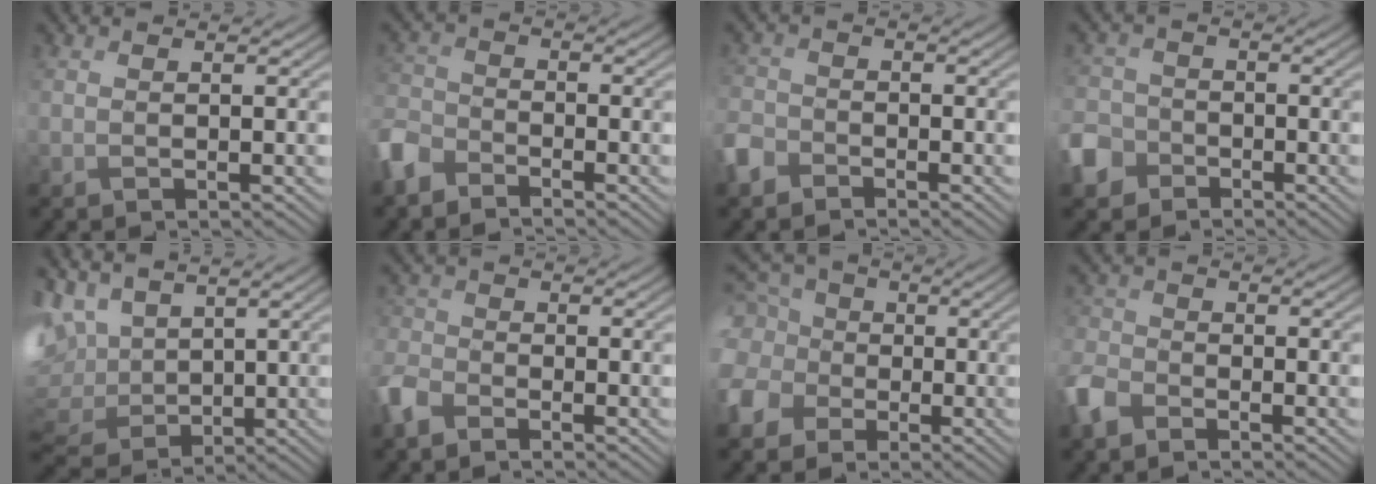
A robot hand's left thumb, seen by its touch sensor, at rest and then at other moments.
{"total": 5.3, "force": [-4.1, 2.7, 2.0], "torque": [-0.053, -0.003, -0.102]}
{"total": 3.7, "force": [-2.7, 2.3, 1.2], "torque": [-0.036, -0.004, -0.069]}
{"total": 5.9, "force": [-3.5, 4.4, 1.9], "torque": [-0.056, -0.004, -0.087]}
{"total": 11.9, "force": [3.1, 7.8, 8.4], "torque": [-0.224, -0.010, 0.071]}
{"total": 4.6, "force": [-3.3, 2.5, 2.0], "torque": [-0.054, -0.003, -0.085]}
{"total": 10.3, "force": [-1.2, 9.0, 4.9], "torque": [-0.166, 0.000, -0.040]}
{"total": 5.0, "force": [-3.3, 3.0, 2.2], "torque": [-0.063, -0.002, -0.086]}